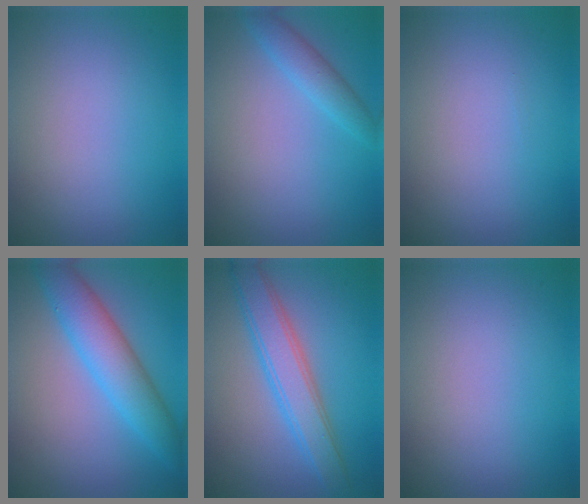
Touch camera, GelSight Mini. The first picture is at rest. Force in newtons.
{"total": 2.2, "press": 2.2, "slide": 0.1}
{"total": 0.0}
{"total": 5.6, "press": 5.6, "slide": 0.2}
{"total": 4.7, "press": 4.7, "slide": 0.1}
{"total": 0.0}